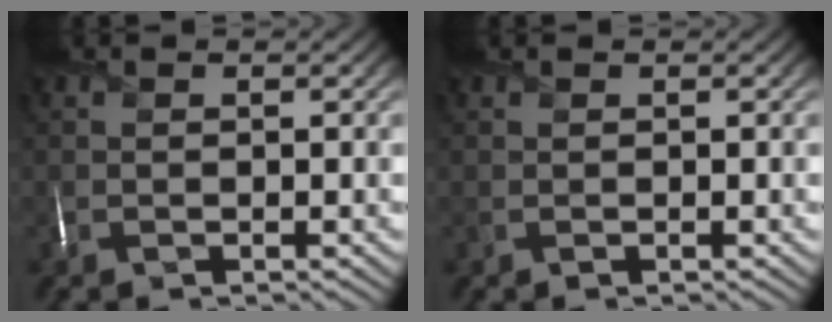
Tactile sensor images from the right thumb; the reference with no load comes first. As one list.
[{"total": 0.6, "force": [0.5, 0.1, 0.1], "torque": [-0.006, 0.001, 0.014]}]